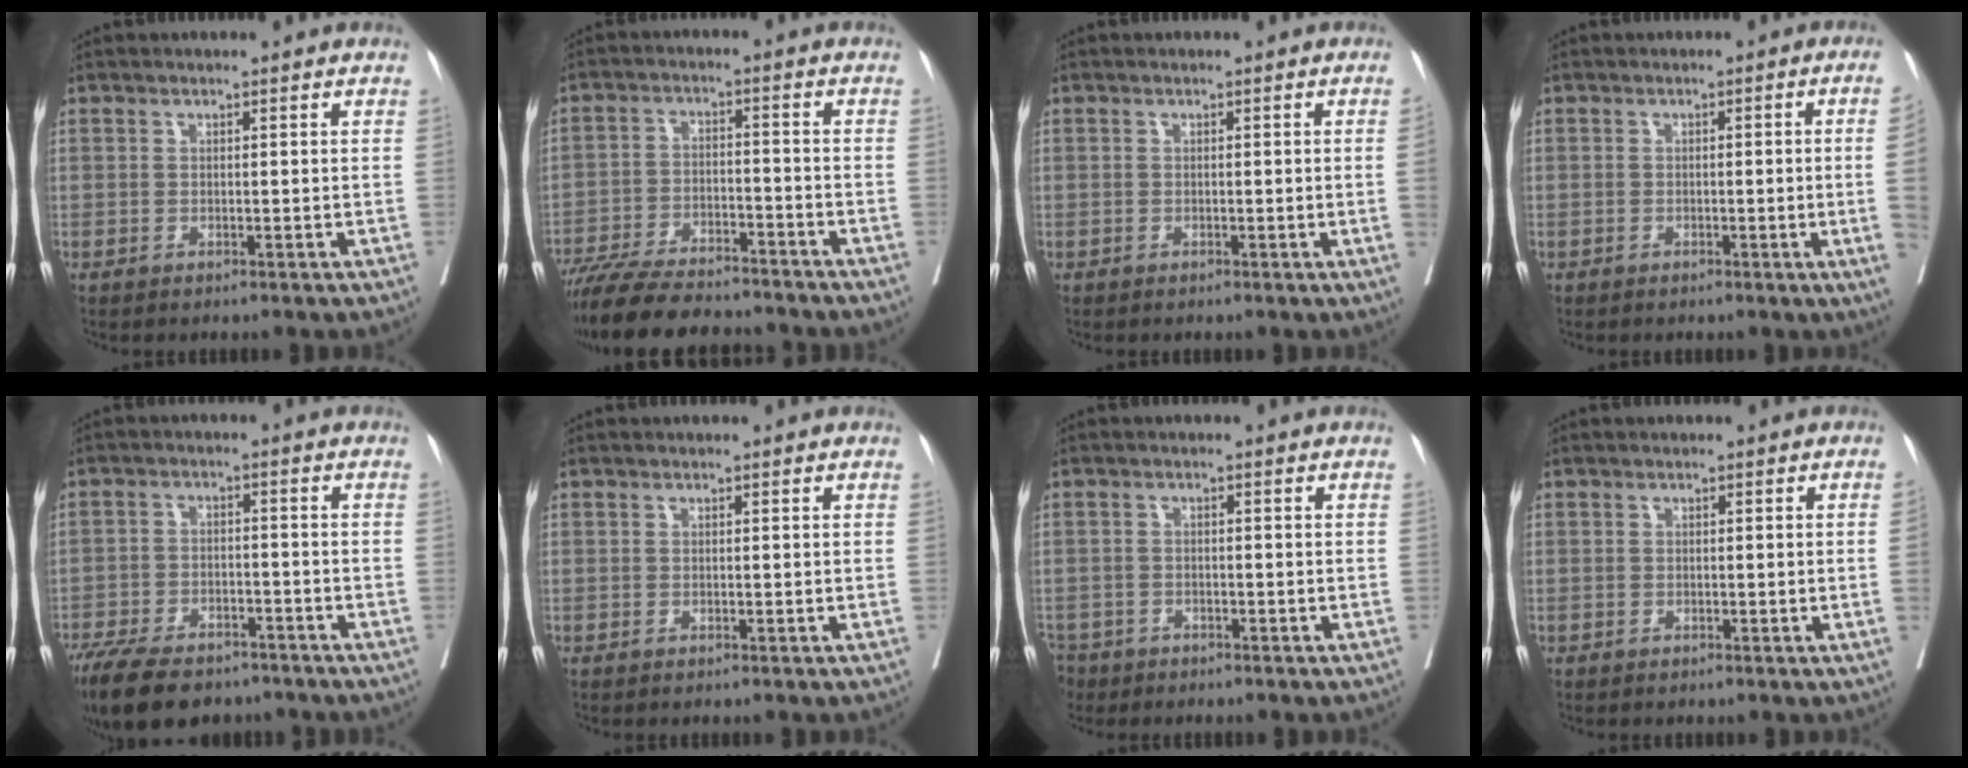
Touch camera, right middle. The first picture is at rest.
{"total": 14.9, "force": [-13.3, 2.8, 6.0], "torque": [-0.101, -0.004, -0.208]}
{"total": 1.0, "force": [-0.2, -0.4, 1.0], "torque": [-0.008, 0.000, -0.002]}
{"total": 5.3, "force": [-0.9, -1.5, 5.0], "torque": [-0.055, -0.007, -0.011]}
{"total": 14.3, "force": [-11.1, 5.9, 6.8], "torque": [-0.136, -0.011, -0.173]}
{"total": 0.0}
{"total": 5.3, "force": [-3.9, 3.4, 0.8], "torque": [-0.023, -0.003, -0.071]}
{"total": 0.8, "force": [-0.1, -0.3, 0.8], "torque": [-0.007, 0.001, -0.001]}